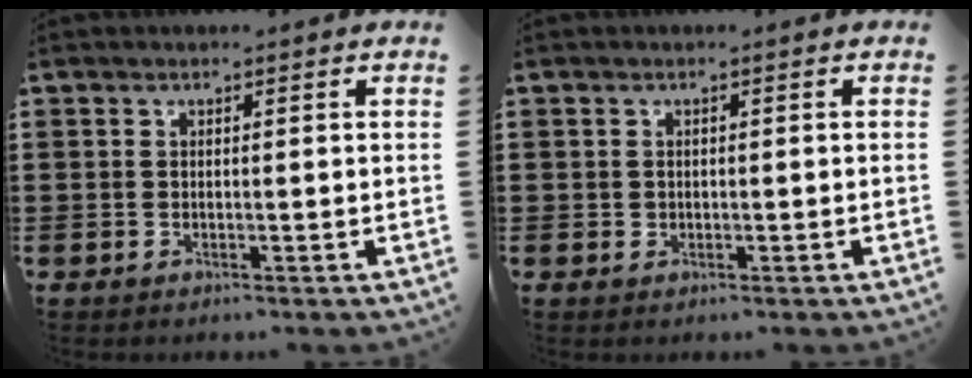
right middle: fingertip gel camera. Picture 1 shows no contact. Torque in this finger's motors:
{"motor_torque": [1.12, 1.02, 0.05, 0.01]}